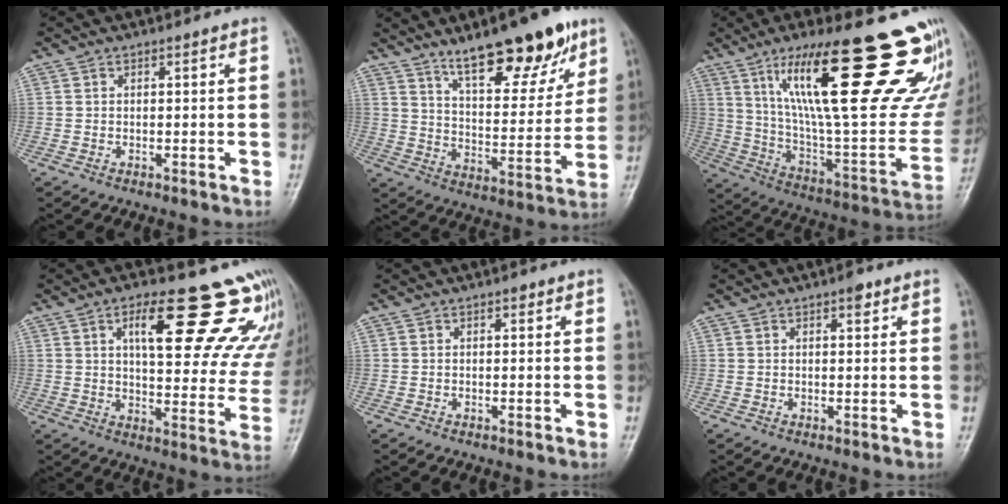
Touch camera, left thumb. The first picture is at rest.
{"total": 18.1, "force": [12.0, 6.0, 12.2], "torque": [-0.140, -0.065, 0.194]}
{"total": 36.4, "force": [20.1, 8.1, 29.2], "torque": [-0.335, -0.053, 0.332]}
{"total": 22.4, "force": [14.8, 6.6, 15.4], "torque": [-0.162, -0.064, 0.188]}
{"total": 0.6, "force": [0.3, 0.3, 0.4], "torque": [-0.002, 0.001, 0.001]}
{"total": 1.8, "force": [1.1, 0.8, 1.3], "torque": [-0.014, -0.002, 0.012]}